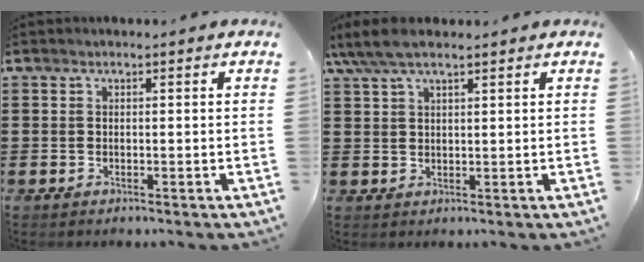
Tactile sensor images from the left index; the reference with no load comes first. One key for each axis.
{"total": 5.1, "fx": 3.6, "fy": 1.2, "fz": 3.4, "tx": -0.073, "ty": 0.002, "tz": 0.068}